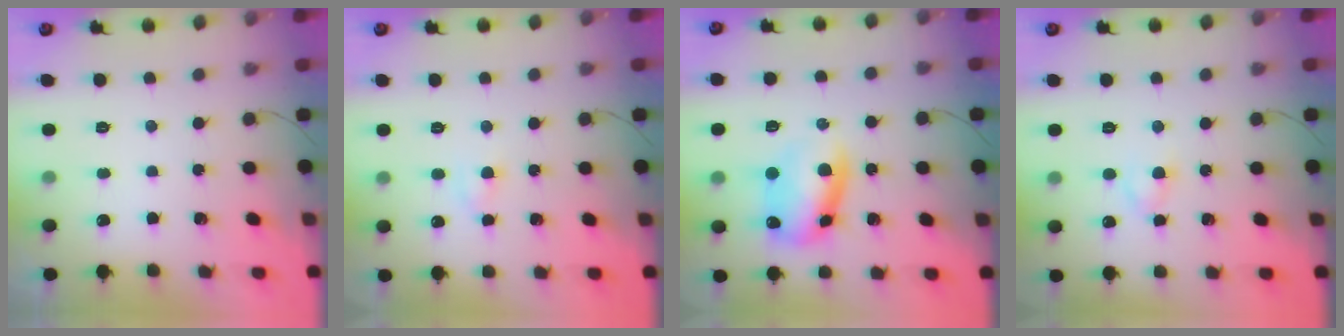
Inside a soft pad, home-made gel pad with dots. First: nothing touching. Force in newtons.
{"total": 3.2, "press": 3.0, "slide": 1.1}
{"total": 10.0, "press": 9.9, "slide": 1.3}
{"total": 3.0, "press": 2.8, "slide": 0.9}